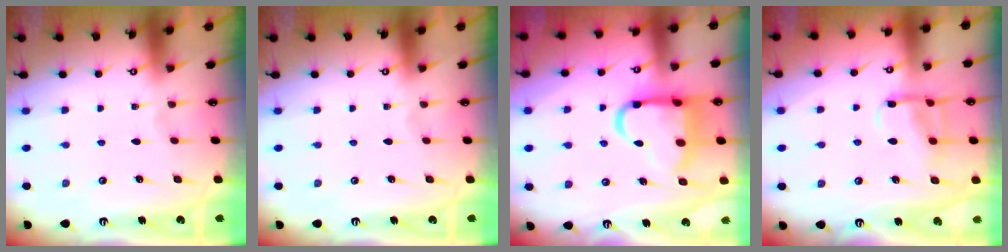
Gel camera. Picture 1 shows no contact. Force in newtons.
{"total": 0.0}
{"total": 14.8, "press": 14.7, "slide": 1.7}
{"total": 11.4, "press": 11.3, "slide": 1.2}